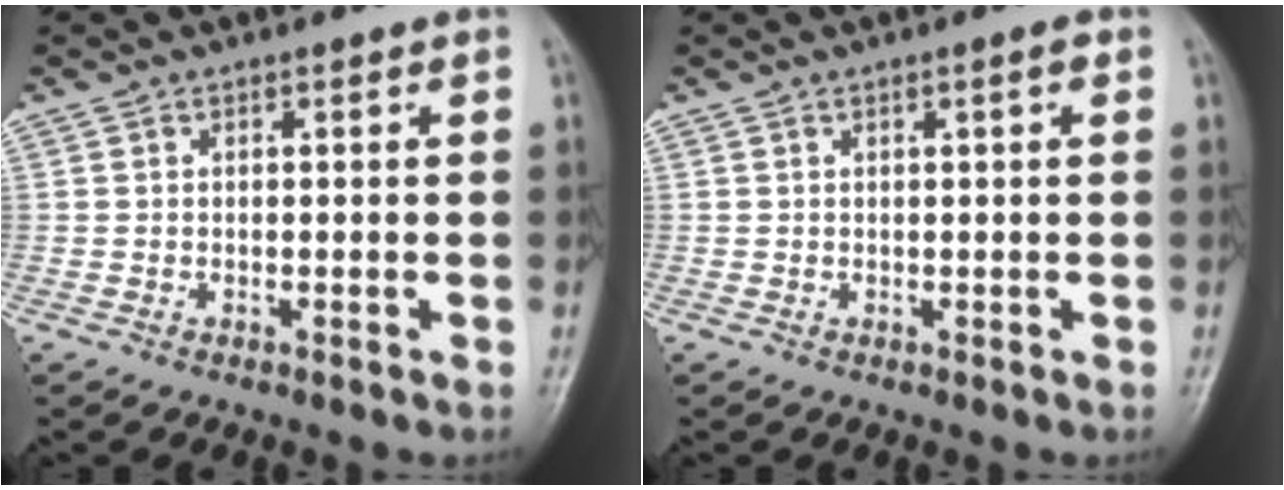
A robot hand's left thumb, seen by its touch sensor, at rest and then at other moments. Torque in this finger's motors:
{"motor_torque": [-0.13, -0.01, -0.07, -0.08, 0.07]}